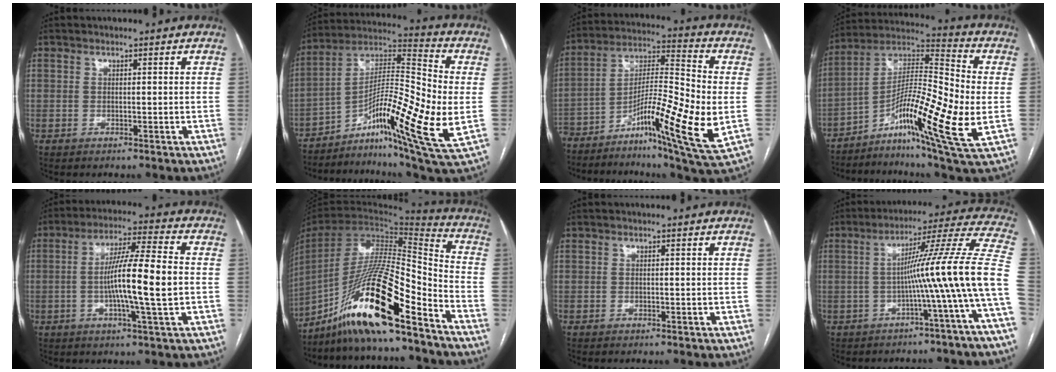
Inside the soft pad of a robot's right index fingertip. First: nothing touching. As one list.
[{"total": 20.6, "force": [-4.5, 2.2, 20.0], "torque": [-0.346, 0.005, -0.076]}, {"total": 19.7, "force": [-5.3, 2.0, 18.9], "torque": [-0.334, -0.003, -0.085]}, {"total": 20.1, "force": [-4.8, 1.8, 19.5], "torque": [-0.351, 0.000, -0.086]}, {"total": 12.2, "force": [-1.2, 0.2, 12.1], "torque": [-0.213, 0.004, -0.026]}, {"total": 20.6, "force": [-13.9, 2.0, 15.0], "torque": [-0.301, -0.010, -0.254]}, {"total": 0.0}, {"total": 13.9, "force": [-3.3, -3.2, 13.2], "torque": [-0.170, 0.023, -0.055]}]